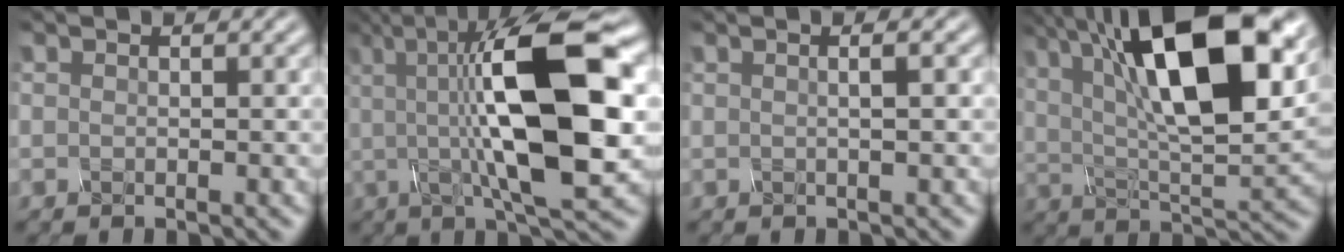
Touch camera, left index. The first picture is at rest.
{"total": 13.7, "force": [1.6, 4.0, 13.0], "torque": [-0.198, 0.010, 0.021]}
{"total": 2.9, "force": [0.8, 1.3, 2.4], "torque": [-0.012, 0.015, -0.013]}
{"total": 15.5, "force": [6.0, 5.5, 13.2], "torque": [-0.213, 0.010, 0.094]}